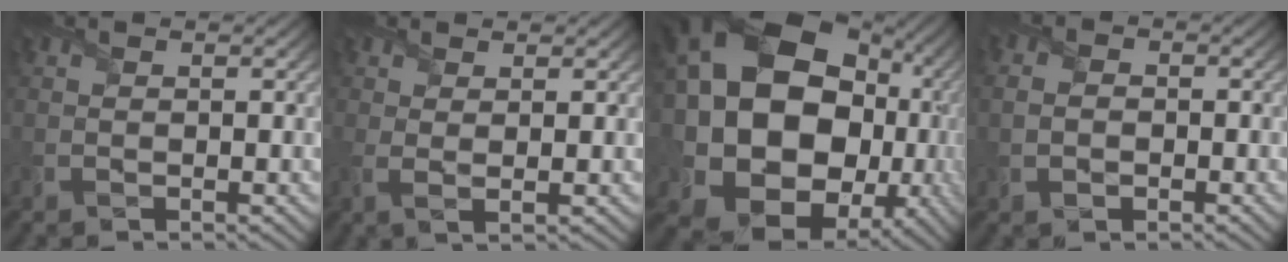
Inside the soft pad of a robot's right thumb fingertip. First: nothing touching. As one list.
[{"total": 1.9, "force": [0.9, 0.4, 1.7], "torque": [-0.041, -0.003, 0.016]}, {"total": 22.4, "force": [2.3, 18.3, 12.7], "torque": [-0.289, -0.063, 0.073]}, {"total": 2.6, "force": [-0.5, 2.3, 1.2], "torque": [-0.023, 0.003, -0.026]}]